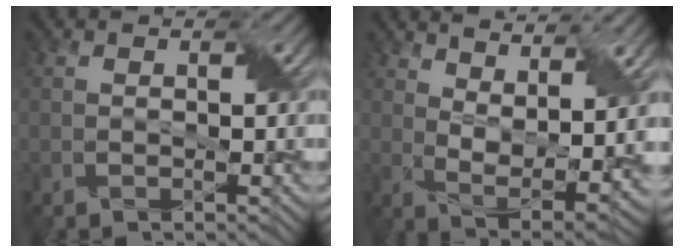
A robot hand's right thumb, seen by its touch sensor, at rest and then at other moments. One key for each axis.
{"total": 10.5, "fx": 6.3, "fy": 3.3, "fz": 7.7, "tx": -0.152, "ty": 0.004, "tz": 0.106}